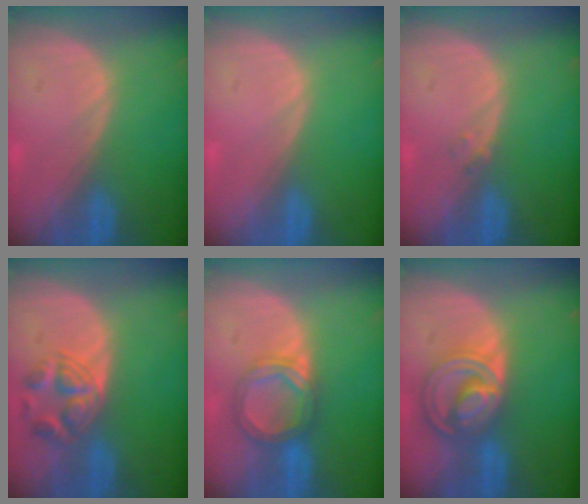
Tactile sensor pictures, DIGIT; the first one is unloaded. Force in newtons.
{"total": 0.0}
{"total": 0.9, "press": 0.9, "slide": 0.2}
{"total": 5.4, "press": 5.3, "slide": 1.0}
{"total": 5.3, "press": 5.3, "slide": 0.2}
{"total": 8.5, "press": 7.3, "slide": 4.4}